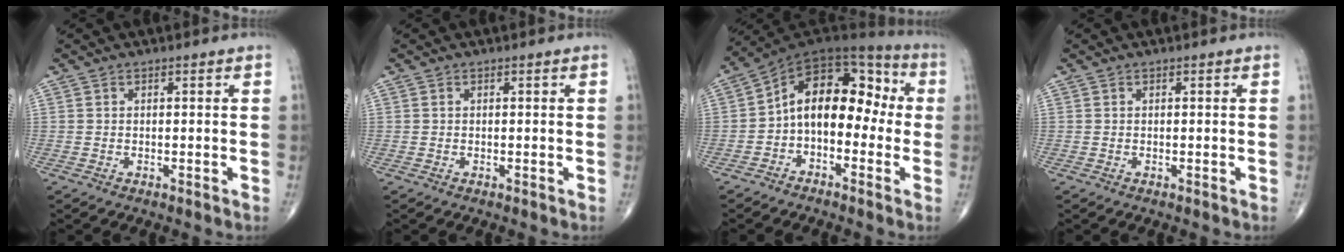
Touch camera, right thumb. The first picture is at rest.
{"total": 0.0}
{"total": 14.8, "force": [-1.1, 9.4, 11.4], "torque": [-0.135, 0.059, -0.034]}
{"total": 0.0}